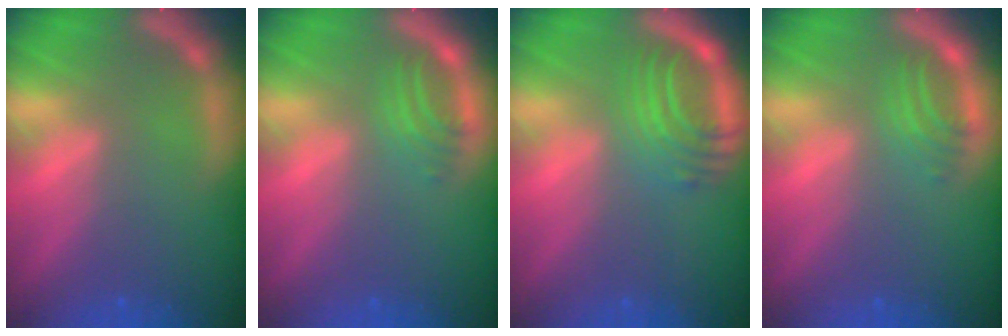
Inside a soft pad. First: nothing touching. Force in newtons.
{"total": 2.5}
{"total": 6.1}
{"total": 2.5}